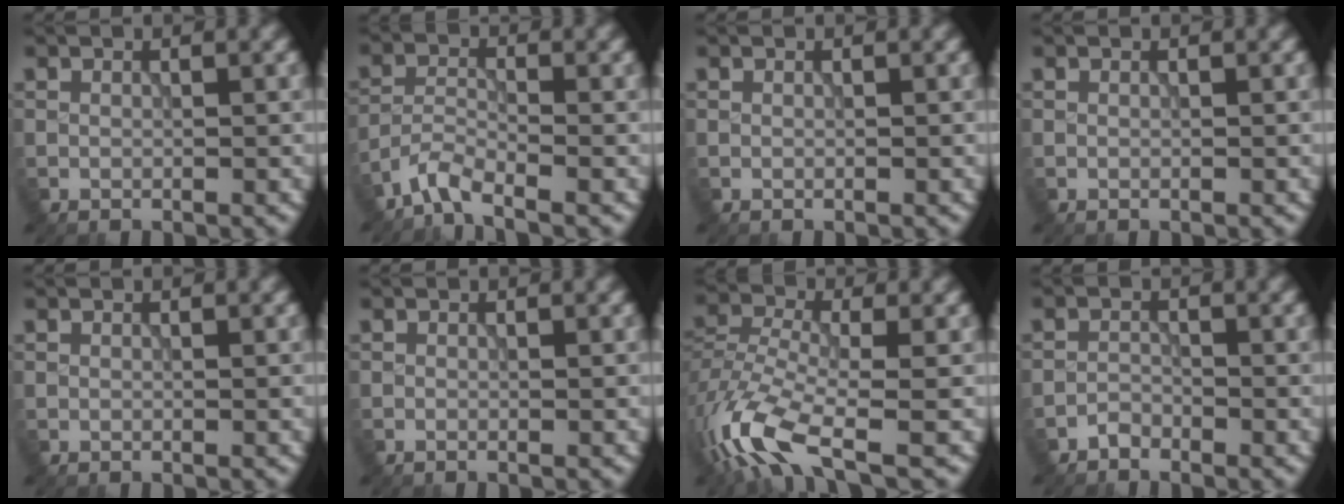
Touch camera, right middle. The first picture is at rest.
{"total": 3.0, "force": [-2.6, 0.4, 1.4], "torque": [-0.028, -0.001, -0.063]}
{"total": 0.0}
{"total": 0.0}
{"total": 0.0}
{"total": 0.0}
{"total": 8.9, "force": [-5.3, 3.1, 6.5], "torque": [-0.147, -0.013, -0.116]}
{"total": 1.2, "force": [-1.2, 0.3, 0.0], "torque": [0.005, 0.002, -0.025]}